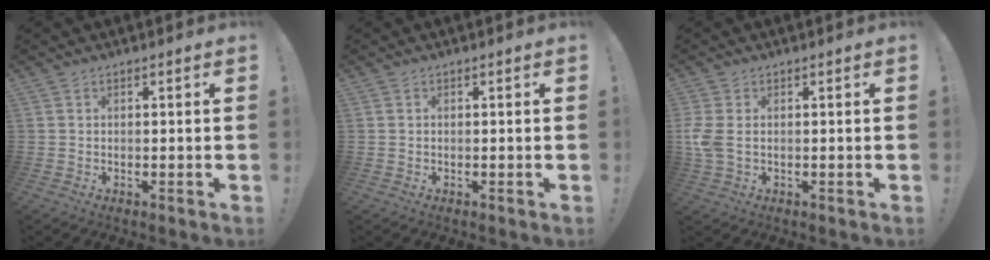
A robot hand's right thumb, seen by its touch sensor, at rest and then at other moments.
{"total": 0.0}
{"total": 4.5, "force": [0.2, 2.8, 3.6], "torque": [-0.079, 0.000, 0.003]}